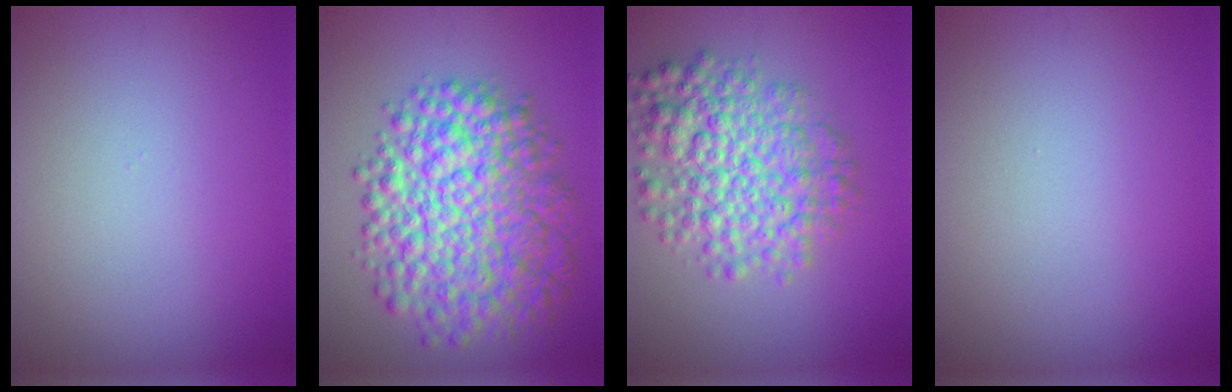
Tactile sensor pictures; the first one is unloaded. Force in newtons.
{"total": 10.3, "press": 10.2, "slide": 0.2}
{"total": 7.2, "press": 7.2, "slide": 0.2}
{"total": 0.0}